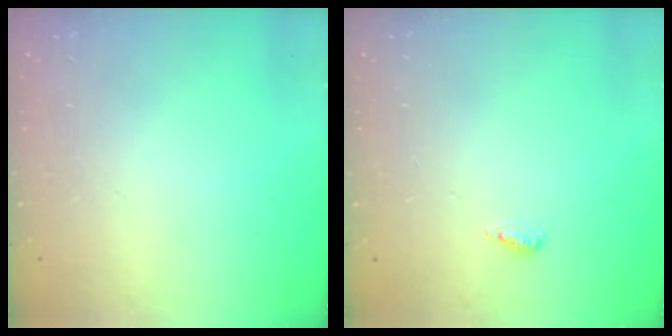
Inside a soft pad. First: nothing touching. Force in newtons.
{"total": 4.4, "press": 4.1, "slide": 1.5}